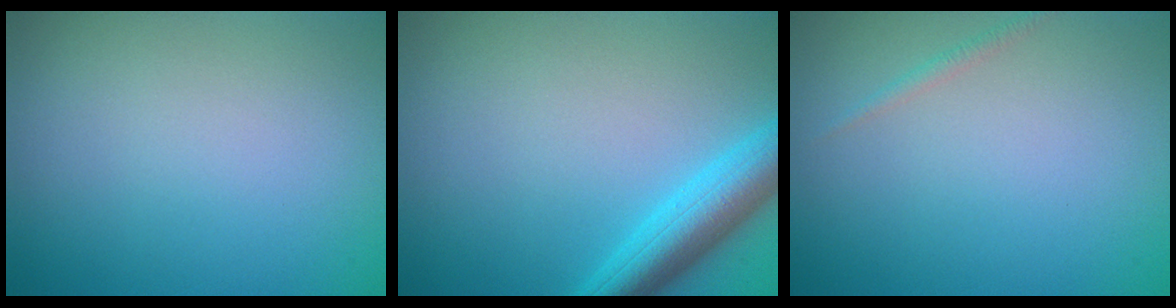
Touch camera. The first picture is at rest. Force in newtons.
{"total": 4.8, "press": 4.8, "slide": 0.2}
{"total": 0.7, "press": 0.7, "slide": 0.0}